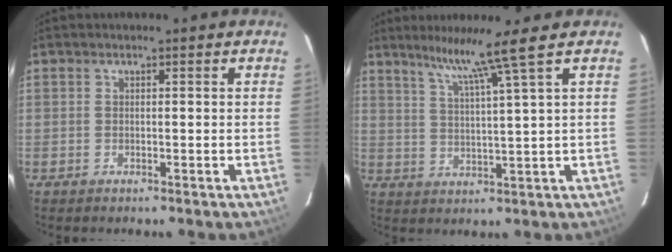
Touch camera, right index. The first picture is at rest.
{"total": 7.5, "force": [5.4, -2.4, 4.6], "torque": [-0.082, -0.010, 0.100]}